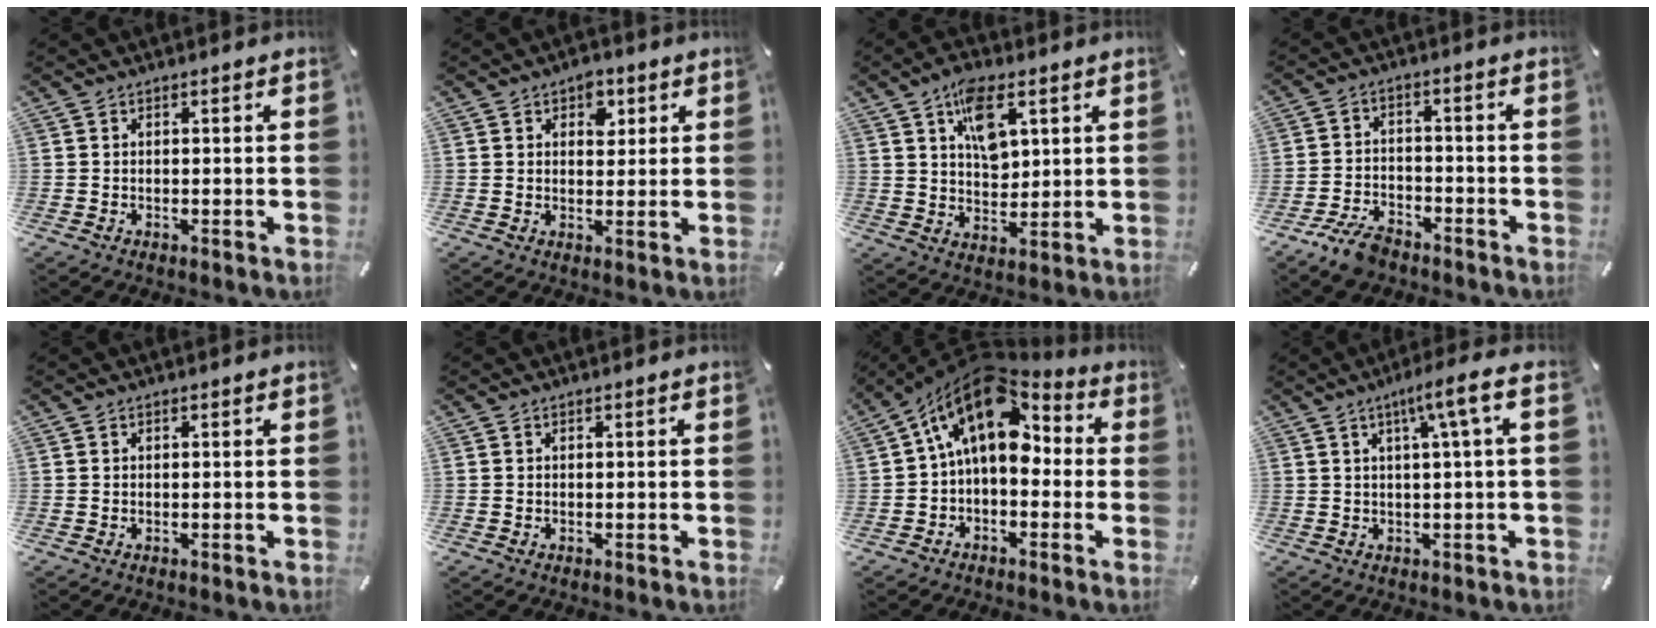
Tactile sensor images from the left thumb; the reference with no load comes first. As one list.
[{"total": 4.1, "force": [1.9, 2.9, 2.1], "torque": [-0.008, -0.008, 0.024]}, {"total": 9.8, "force": [4.4, 5.9, 6.5], "torque": [-0.091, -0.013, 0.076]}, {"total": 7.0, "force": [-5.3, 3.4, 3.1], "torque": [-0.067, 0.026, -0.102]}, {"total": 0.0}, {"total": 0.0}, {"total": 15.0, "force": [4.5, 9.6, 10.6], "torque": [-0.186, -0.028, 0.073]}, {"total": 7.4, "force": [2.4, 0.4, 7.0], "torque": [-0.112, -0.012, 0.033]}]